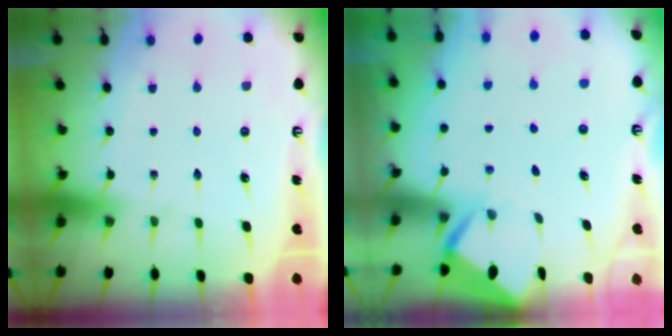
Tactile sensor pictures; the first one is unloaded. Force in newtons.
{"total": 3.8, "press": 3.8, "slide": 0.1}